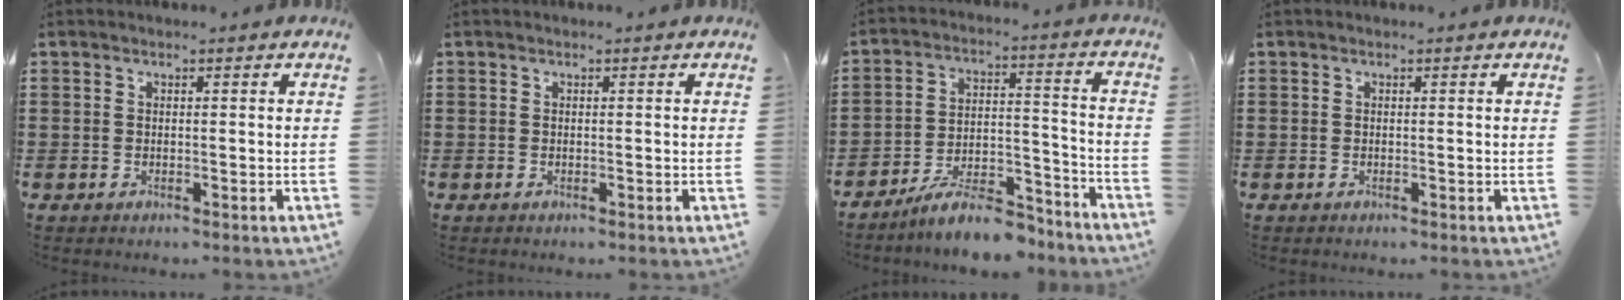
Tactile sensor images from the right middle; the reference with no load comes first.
{"total": 0.0}
{"total": 9.4, "force": [-8.3, 1.6, 4.1], "torque": [-0.063, 0.026, -0.154]}
{"total": 0.0}